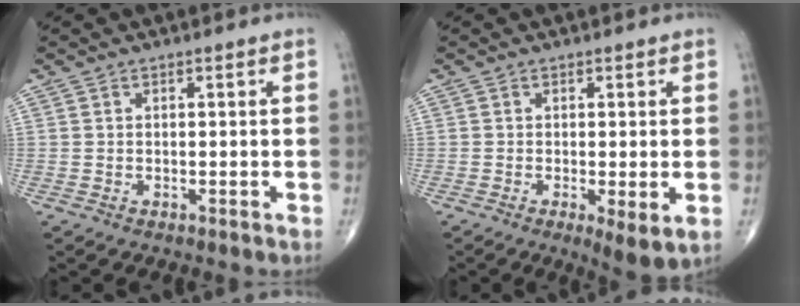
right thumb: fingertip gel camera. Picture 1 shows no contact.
{"total": 5.0, "force": [-1.1, 1.2, 4.7], "torque": [-0.082, -0.019, -0.020]}